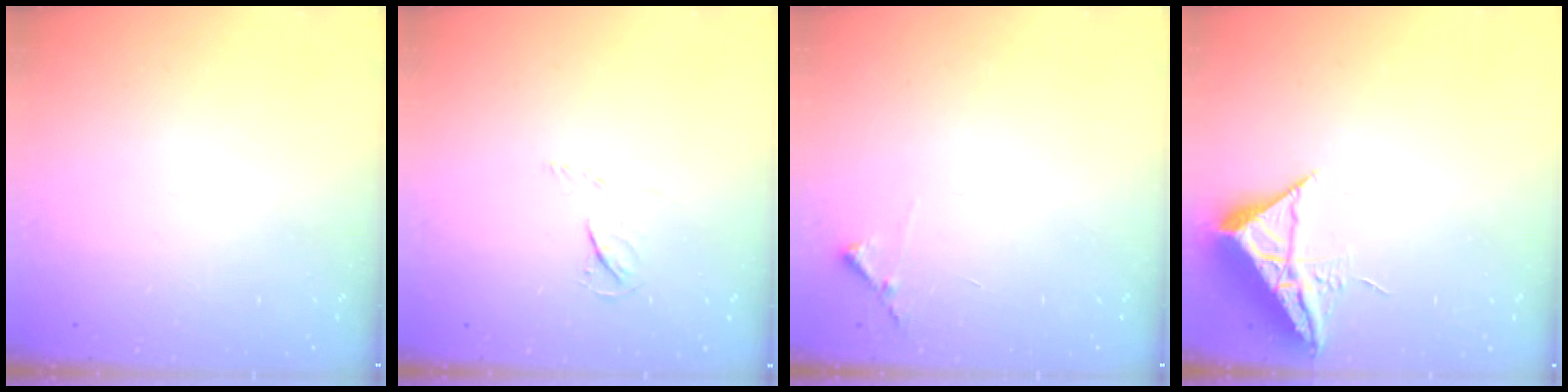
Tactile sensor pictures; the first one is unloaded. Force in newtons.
{"total": 3.8, "press": 3.8, "slide": 0.5}
{"total": 5.5, "press": 5.5, "slide": 0.4}
{"total": 10.0, "press": 9.9, "slide": 0.8}